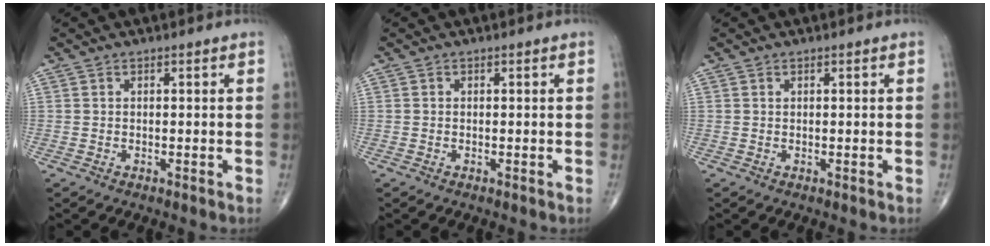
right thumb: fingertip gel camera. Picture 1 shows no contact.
{"total": 0.0}
{"total": 0.0}